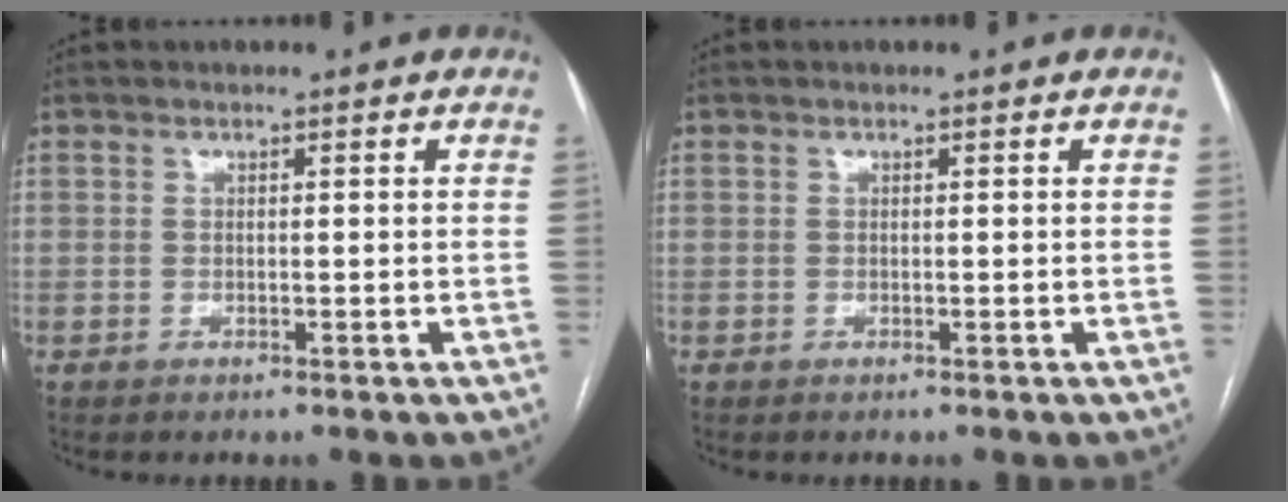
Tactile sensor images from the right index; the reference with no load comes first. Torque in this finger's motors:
{"motor_torque": [0.00, 0.00, 0.00, 0.00]}